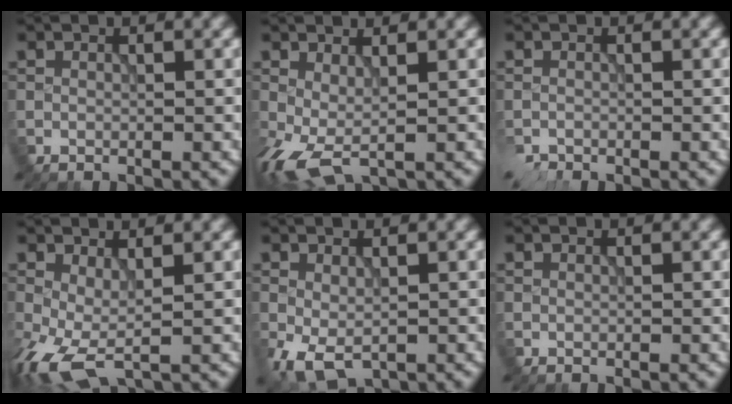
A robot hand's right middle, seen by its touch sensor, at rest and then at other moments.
{"total": 3.4, "force": [-0.4, 1.3, 3.1], "torque": [-0.074, -0.005, -0.012]}
{"total": 1.4, "force": [-1.2, 0.4, 0.5], "torque": [-0.010, -0.007, -0.022]}
{"total": 4.8, "force": [-1.3, 1.9, 4.1], "torque": [-0.102, -0.008, -0.029]}
{"total": 3.6, "force": [-1.4, 2.1, 2.7], "torque": [-0.064, -0.010, -0.022]}
{"total": 0.0}